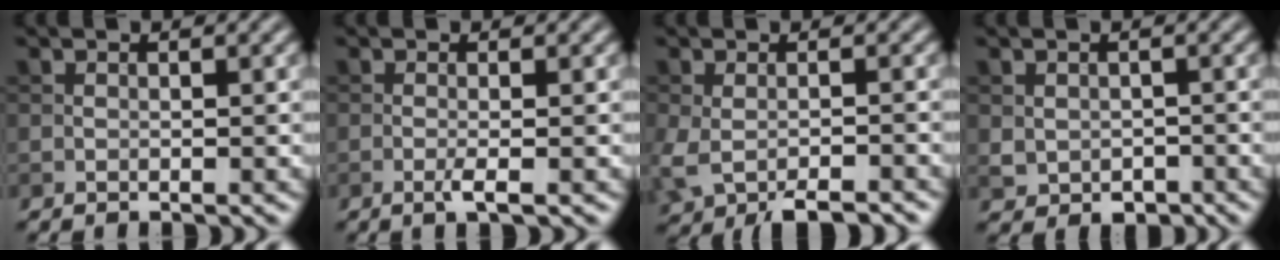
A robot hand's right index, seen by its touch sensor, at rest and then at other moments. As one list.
[{"total": 1.5, "force": [-0.5, 0.2, 1.4], "torque": [-0.026, -0.002, -0.013]}, {"total": 5.5, "force": [-3.3, 2.4, 3.7], "torque": [-0.078, -0.018, -0.058]}, {"total": 2.0, "force": [-0.5, 1.7, 1.0], "torque": [-0.015, -0.008, -0.004]}]